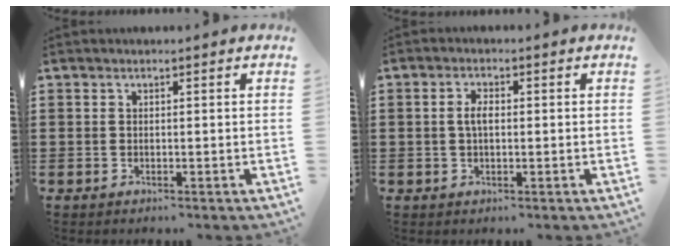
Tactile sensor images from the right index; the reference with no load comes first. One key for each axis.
{"total": 2.7, "fx": 0.1, "fy": 1.2, "fz": 2.4, "tx": -0.048, "ty": 0.004, "tz": 0.000}